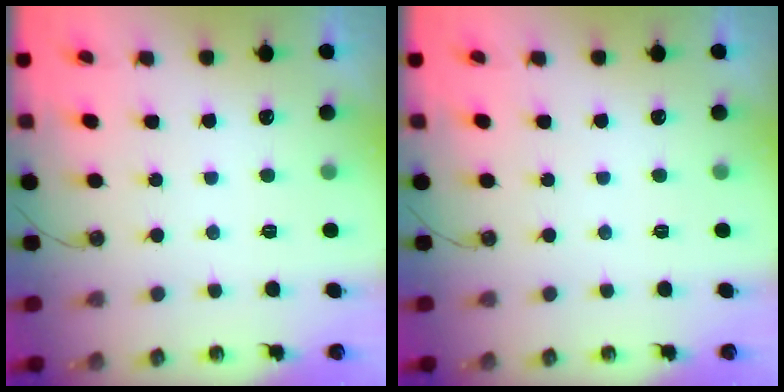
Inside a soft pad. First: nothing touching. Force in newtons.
{"total": 0.0}